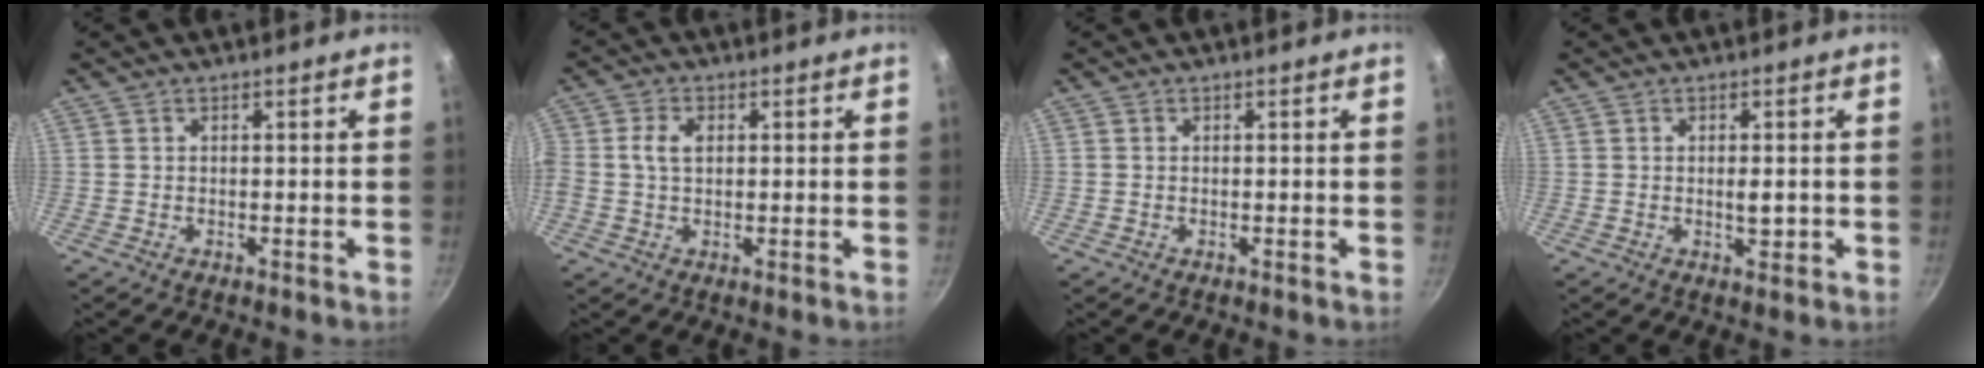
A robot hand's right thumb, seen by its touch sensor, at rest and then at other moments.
{"total": 4.2, "force": [0.5, 2.8, 3.1], "torque": [-0.058, 0.010, 0.004]}
{"total": 0.0}
{"total": 3.2, "force": [0.3, 1.0, 3.0], "torque": [-0.051, -0.005, 0.007]}